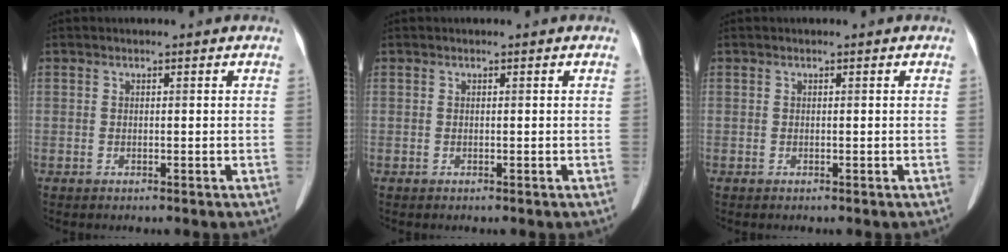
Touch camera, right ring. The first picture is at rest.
{"total": 0.0}
{"total": 0.0}